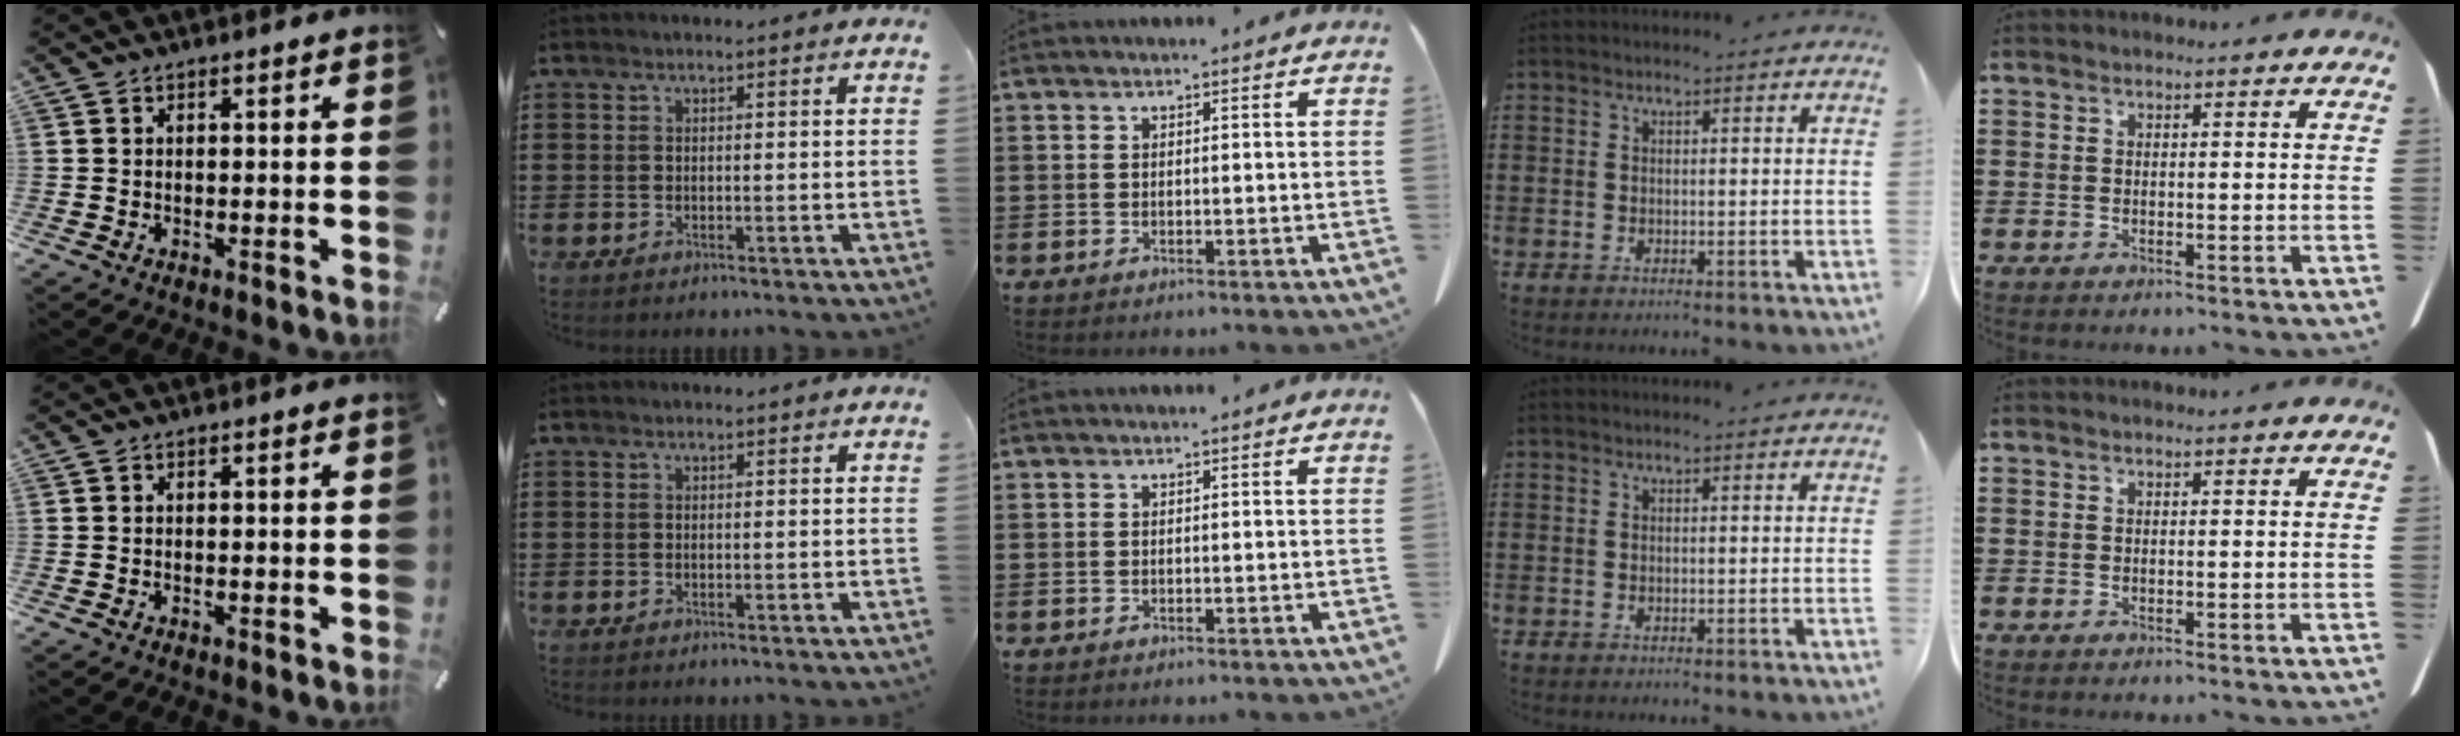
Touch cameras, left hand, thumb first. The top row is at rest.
{}